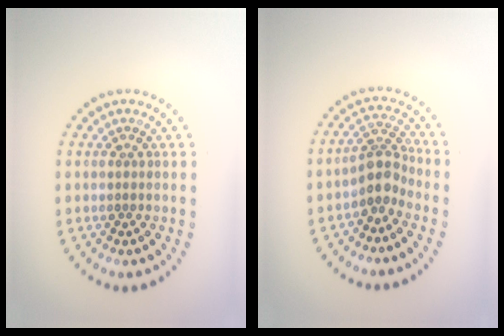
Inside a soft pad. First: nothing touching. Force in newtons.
{"total": 2.9, "press": 2.2, "slide": 1.9}